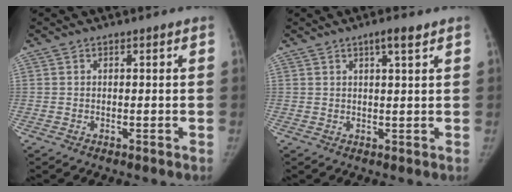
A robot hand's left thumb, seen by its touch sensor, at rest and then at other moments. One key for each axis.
{"total": 3.1, "fx": 1.9, "fy": 0.4, "fz": 2.5, "tx": -0.040, "ty": -0.008, "tz": 0.032}